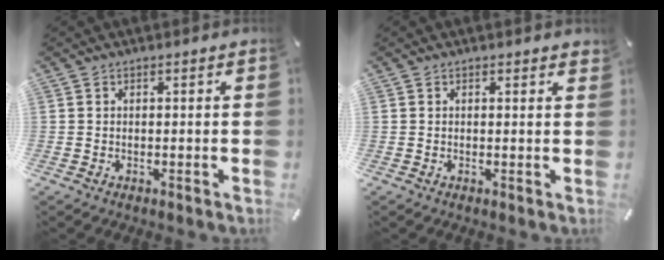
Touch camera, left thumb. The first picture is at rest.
{"total": 0.5, "force": [0.4, 0.2, 0.2], "torque": [0.003, -0.002, 0.005]}